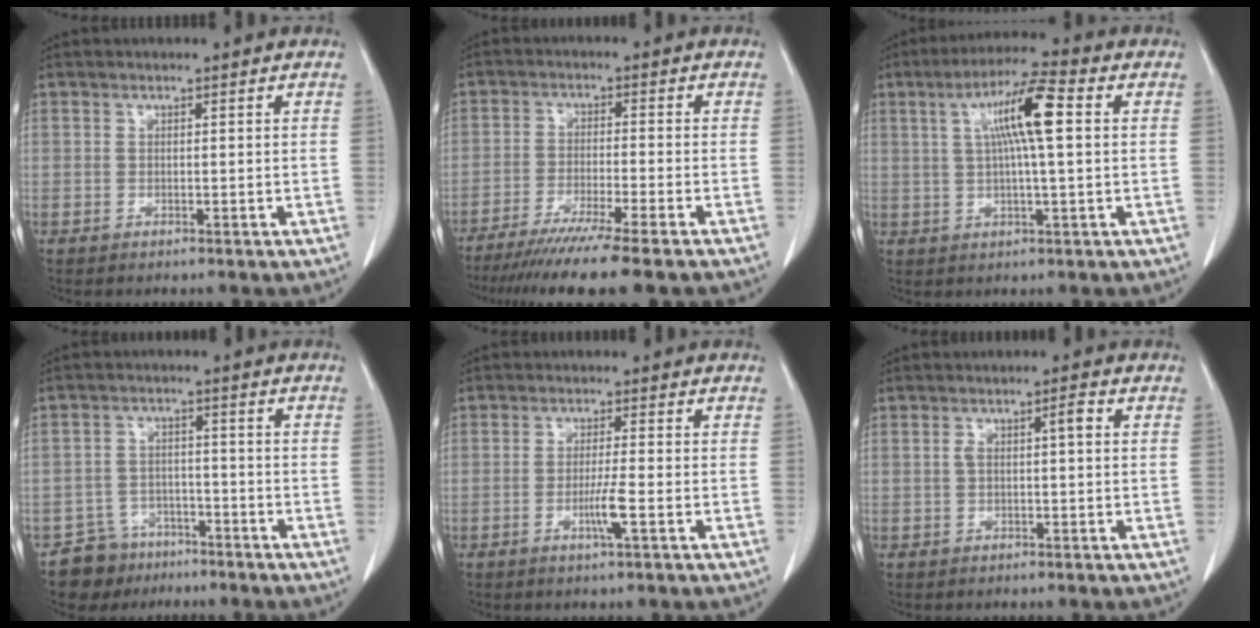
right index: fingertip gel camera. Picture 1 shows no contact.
{"total": 13.1, "force": [-10.6, -1.0, 7.6], "torque": [-0.104, -0.042, -0.165]}
{"total": 9.4, "force": [2.1, 0.5, 9.1], "torque": [-0.167, 0.014, 0.032]}
{"total": 6.0, "force": [-4.5, 3.9, -0.3], "torque": [0.011, 0.011, -0.076]}
{"total": 3.7, "force": [-1.3, -0.4, 3.4], "torque": [-0.065, -0.006, -0.026]}
{"total": 2.8, "force": [0.4, 0.4, 2.7], "torque": [-0.050, 0.013, 0.010]}